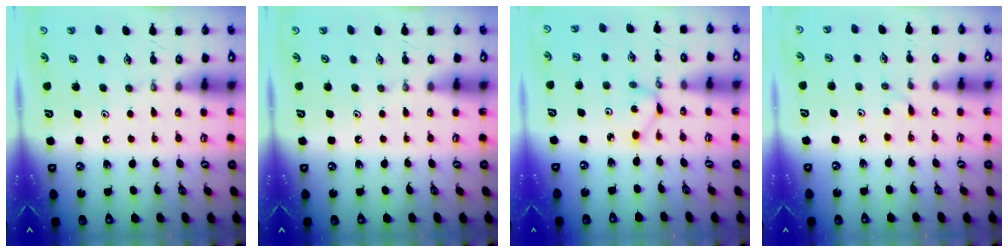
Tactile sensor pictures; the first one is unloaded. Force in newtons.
{"total": 0.0}
{"total": 1.6, "press": 1.6, "slide": 0.2}
{"total": 3.0, "press": 3.0, "slide": 0.2}